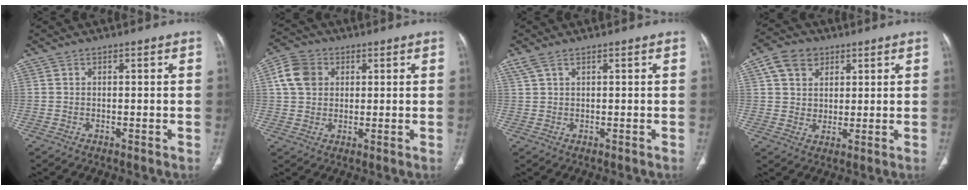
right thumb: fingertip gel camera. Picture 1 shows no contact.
{"total": 7.3, "force": [2.0, 5.9, 3.8], "torque": [-0.061, 0.008, 0.032]}
{"total": 2.0, "force": [1.3, 0.6, 1.3], "torque": [-0.041, 0.020, 0.041]}
{"total": 7.9, "force": [3.4, 6.2, 3.4], "torque": [-0.035, -0.008, 0.063]}